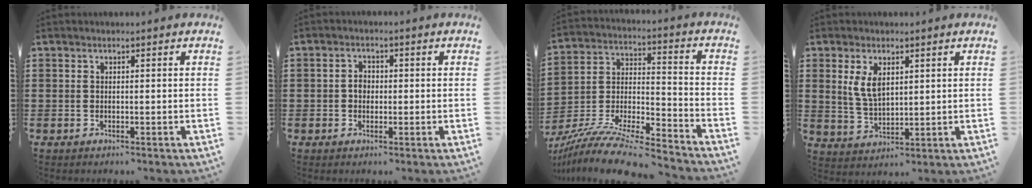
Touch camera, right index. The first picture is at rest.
{"total": 2.0, "force": [-0.2, 1.5, 1.3], "torque": [-0.026, 0.006, -0.006]}
{"total": 11.1, "force": [-10.1, 1.1, 4.5], "torque": [-0.082, 0.013, -0.201]}
{"total": 5.1, "force": [1.9, 2.6, 3.9], "torque": [-0.084, 0.006, 0.034]}